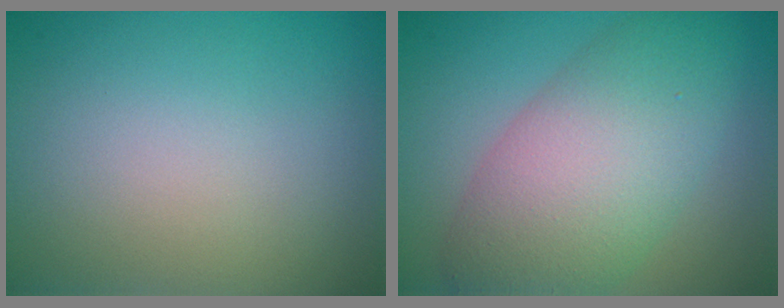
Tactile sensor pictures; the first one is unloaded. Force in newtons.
{"total": 8.1, "press": 8.1, "slide": 0.4}